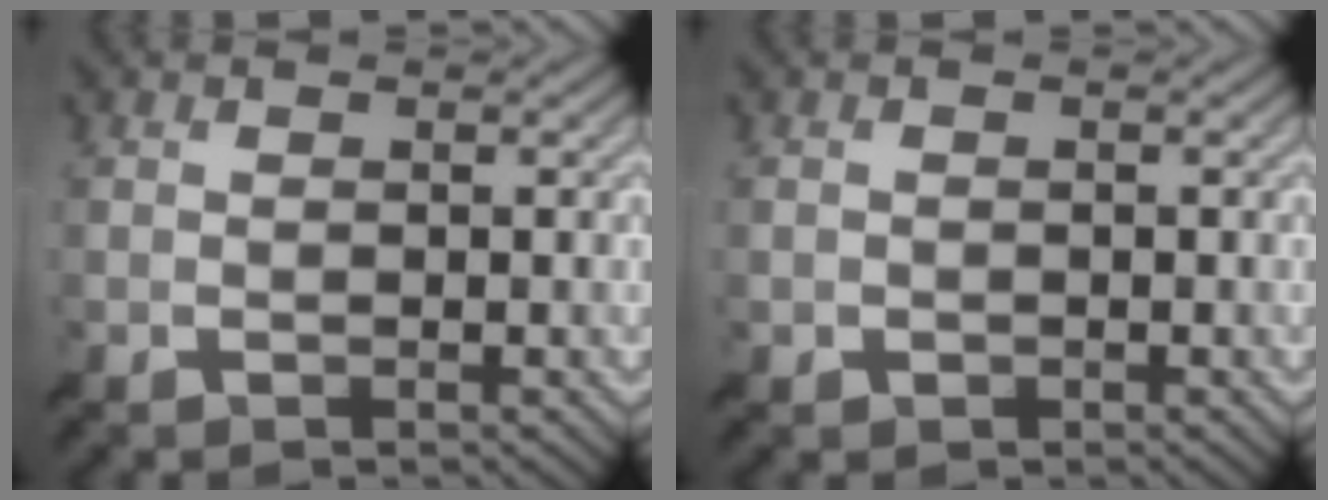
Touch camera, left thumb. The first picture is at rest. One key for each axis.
{"total": 1.0, "fx": -0.4, "fy": 0.9, "fz": 0.2, "tx": -0.001, "ty": -0.005, "tz": -0.010}